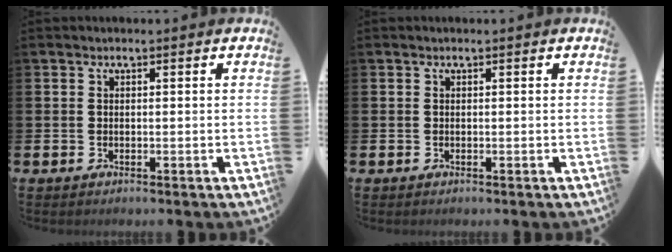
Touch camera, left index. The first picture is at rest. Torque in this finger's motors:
{"motor_torque": [-0.06, 0.06, 0.00, 0.00]}